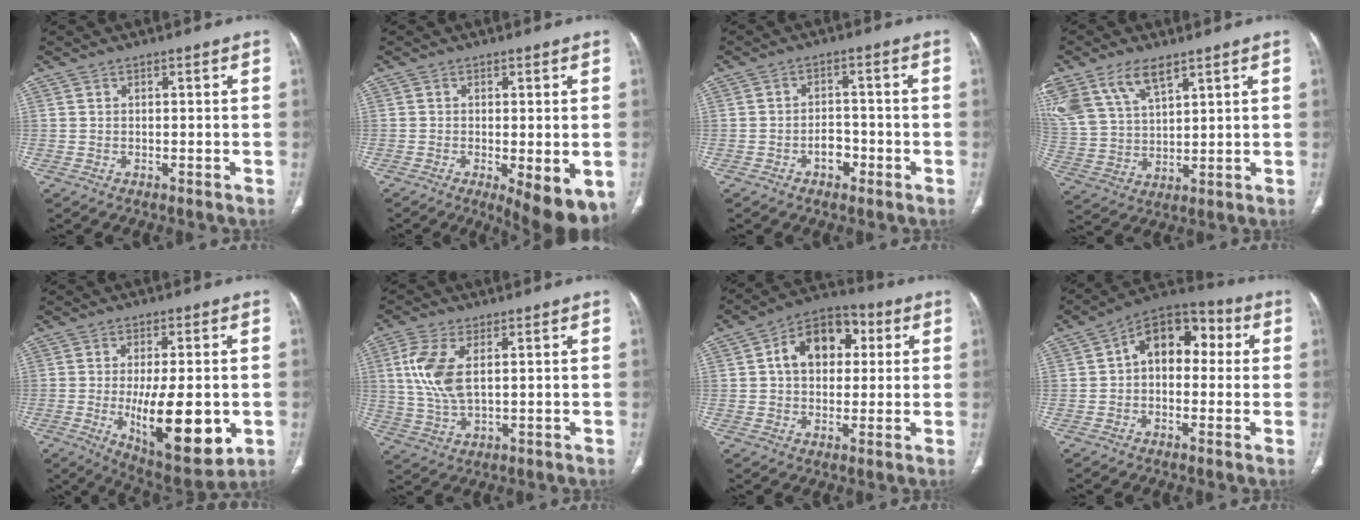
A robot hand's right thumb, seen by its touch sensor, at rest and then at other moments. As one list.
[{"total": 9.9, "force": [-3.6, 3.1, 8.7], "torque": [-0.117, -0.020, -0.047]}, {"total": 3.9, "force": [-1.8, 2.7, 2.2], "torque": [-0.018, 0.020, -0.031]}, {"total": 14.0, "force": [8.4, 7.1, 8.7], "torque": [-0.182, -0.014, 0.173]}, {"total": 17.5, "force": [-3.2, 6.6, 15.9], "torque": [-0.229, -0.024, -0.030]}, {"total": 9.2, "force": [2.1, 4.4, 7.9], "torque": [-0.184, -0.005, 0.046]}, {"total": 12.8, "force": [2.8, 9.0, 8.7], "torque": [-0.104, 0.018, 0.034]}, {"total": 12.0, "force": [1.6, 7.9, 8.8], "torque": [-0.096, 0.038, 0.008]}]